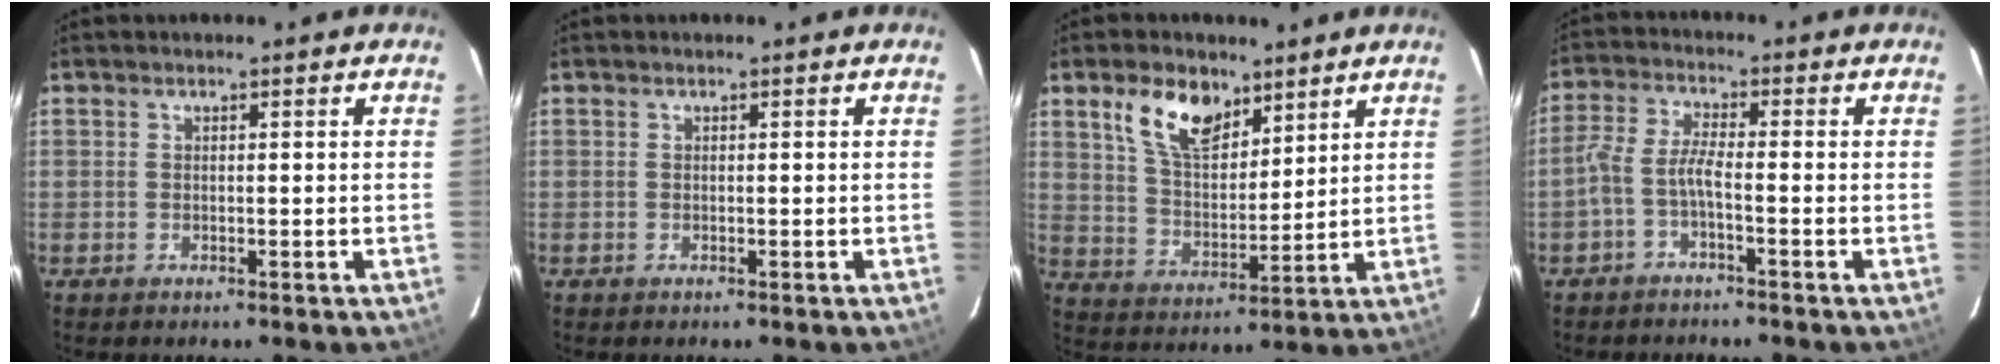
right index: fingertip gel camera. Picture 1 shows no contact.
{"total": 0.0}
{"total": 11.0, "force": [6.7, 5.8, 6.5], "torque": [-0.120, 0.012, 0.131]}
{"total": 3.9, "force": [-2.0, 0.5, 3.4], "torque": [-0.087, 0.012, -0.041]}